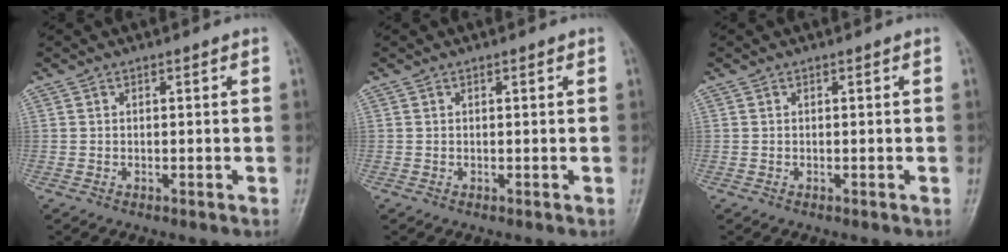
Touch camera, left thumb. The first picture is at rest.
{"total": 0.5, "force": [0.3, 0.1, 0.4], "torque": [-0.007, 0.000, 0.003]}
{"total": 0.0}